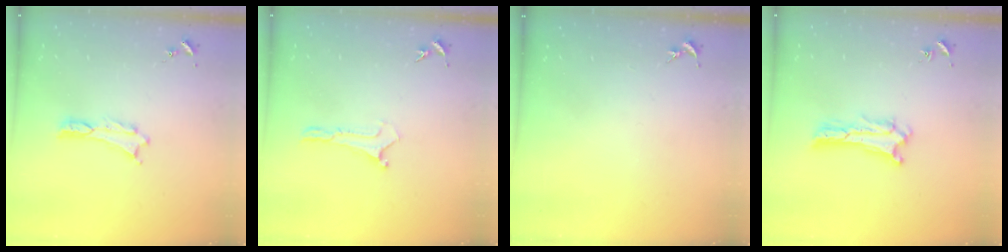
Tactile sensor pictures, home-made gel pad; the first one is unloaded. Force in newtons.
{"total": 0.0}
{"total": 0.0}
{"total": 0.7, "press": 0.6, "slide": 0.2}